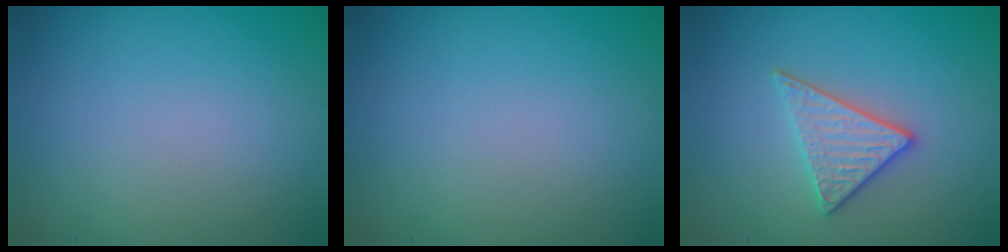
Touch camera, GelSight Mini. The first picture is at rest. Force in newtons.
{"total": 0.0}
{"total": 2.9, "press": 2.7, "slide": 1.1}